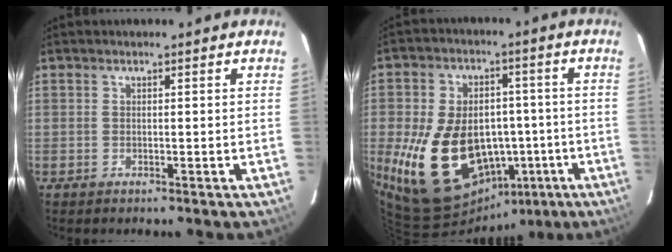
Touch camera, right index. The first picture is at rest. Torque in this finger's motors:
{"motor_torque": [2.14, 0.00, 1.06, 0.17]}